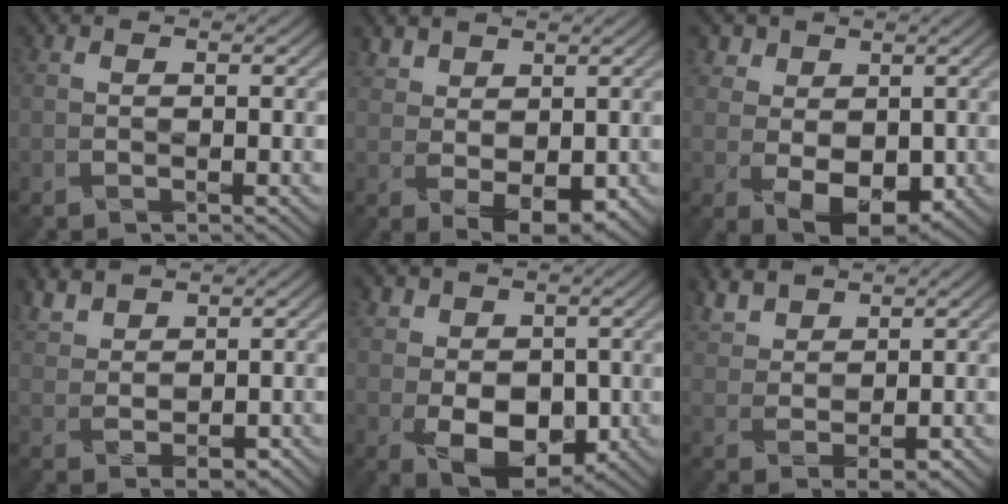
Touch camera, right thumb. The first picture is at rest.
{"total": 4.6, "force": [1.8, 2.9, 3.1], "torque": [-0.066, -0.003, 0.041]}
{"total": 6.0, "force": [1.2, 4.7, 3.6], "torque": [-0.077, -0.009, 0.026]}
{"total": 3.8, "force": [2.8, 2.0, 1.7], "torque": [-0.048, 0.006, 0.064]}
{"total": 7.2, "force": [0.0, 5.7, 4.5], "torque": [-0.096, -0.010, 0.001]}
{"total": 4.6, "force": [3.2, 2.4, 2.4], "torque": [-0.063, 0.008, 0.071]}